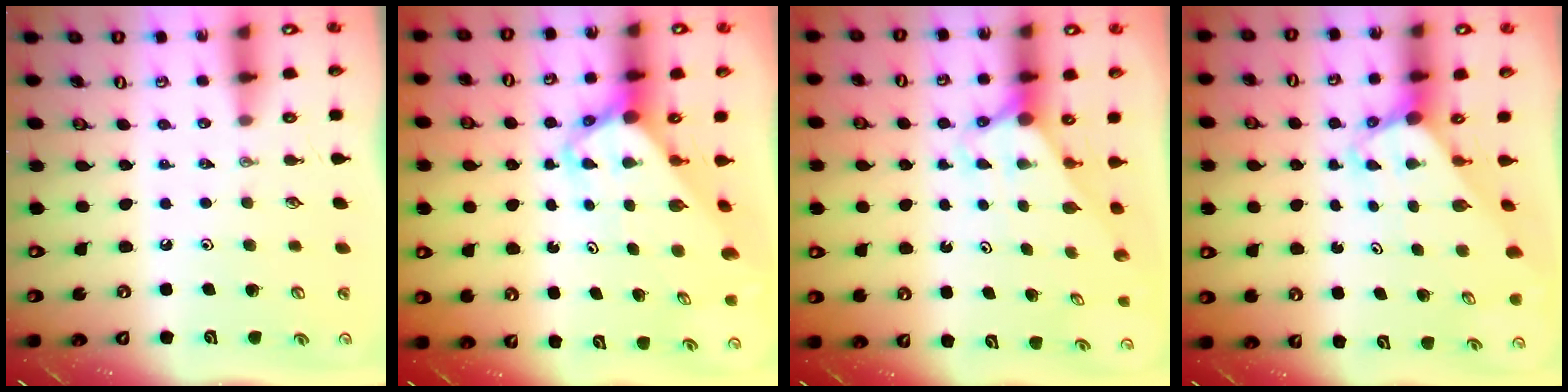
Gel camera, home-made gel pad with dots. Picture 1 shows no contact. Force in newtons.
{"total": 4.3, "press": 4.3, "slide": 0.2}
{"total": 2.9, "press": 2.9, "slide": 0.0}
{"total": 2.9, "press": 2.9, "slide": 0.2}